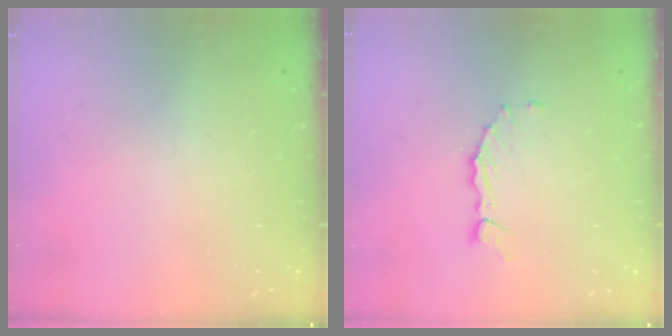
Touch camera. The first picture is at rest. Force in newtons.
{"total": 1.0, "press": 1.0, "slide": 0.2}